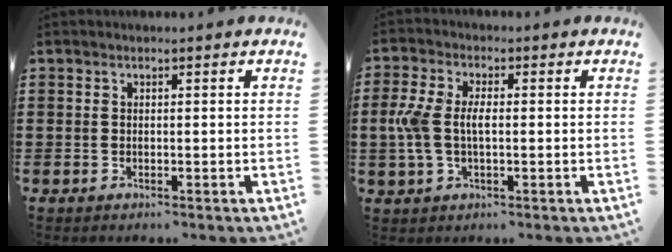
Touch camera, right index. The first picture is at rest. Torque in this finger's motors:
{"motor_torque": [1.06, -0.34, 0.59, 0.21]}